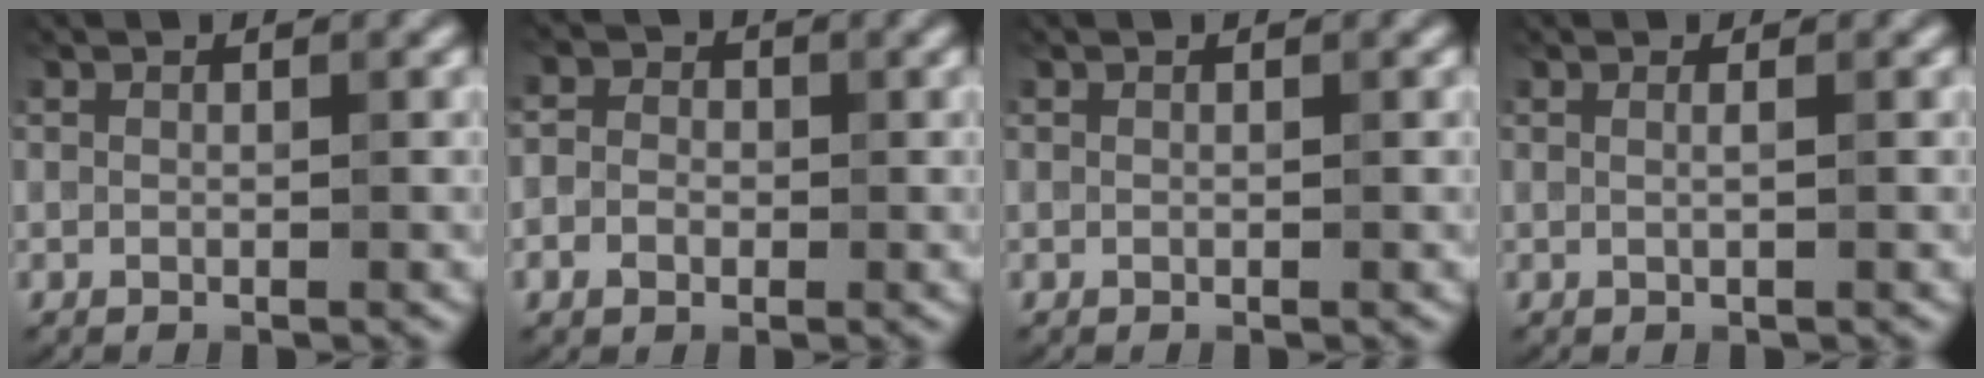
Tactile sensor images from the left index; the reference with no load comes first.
{"total": 2.5, "force": [-0.4, 2.2, 1.2], "torque": [-0.005, 0.003, -0.019]}
{"total": 0.0}
{"total": 1.1, "force": [0.3, 0.5, 1.0], "torque": [-0.007, -0.004, -0.007]}